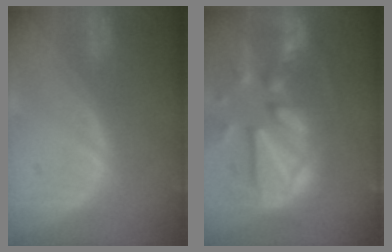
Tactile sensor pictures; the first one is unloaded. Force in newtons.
{"total": 13.0, "press": 11.3, "slide": 6.4}